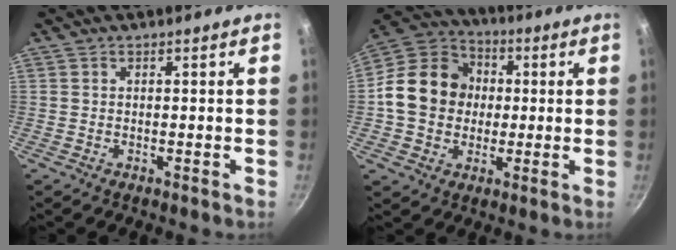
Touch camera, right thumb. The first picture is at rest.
{"total": 15.4, "force": [0.3, 13.2, 8.0], "torque": [-0.110, 0.028, -0.009]}